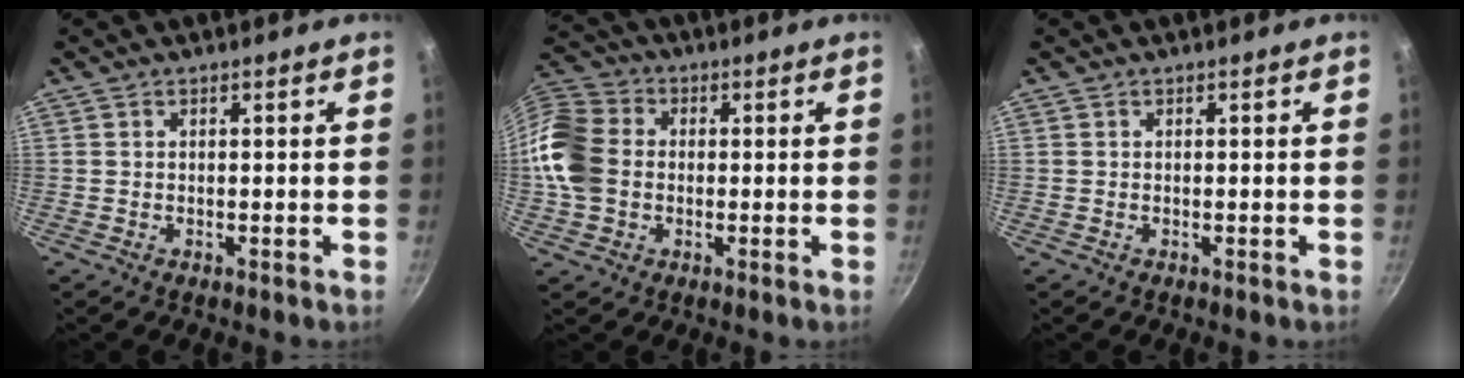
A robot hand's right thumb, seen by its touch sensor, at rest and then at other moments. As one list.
[{"total": 13.7, "force": [-0.6, 11.0, 8.1], "torque": [-0.157, 0.022, -0.029]}, {"total": 0.0}]